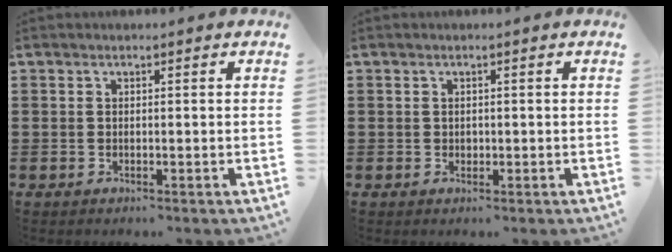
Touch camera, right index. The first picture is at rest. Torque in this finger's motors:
{"motor_torque": [0.52, -0.16, 0.01, 0.02]}